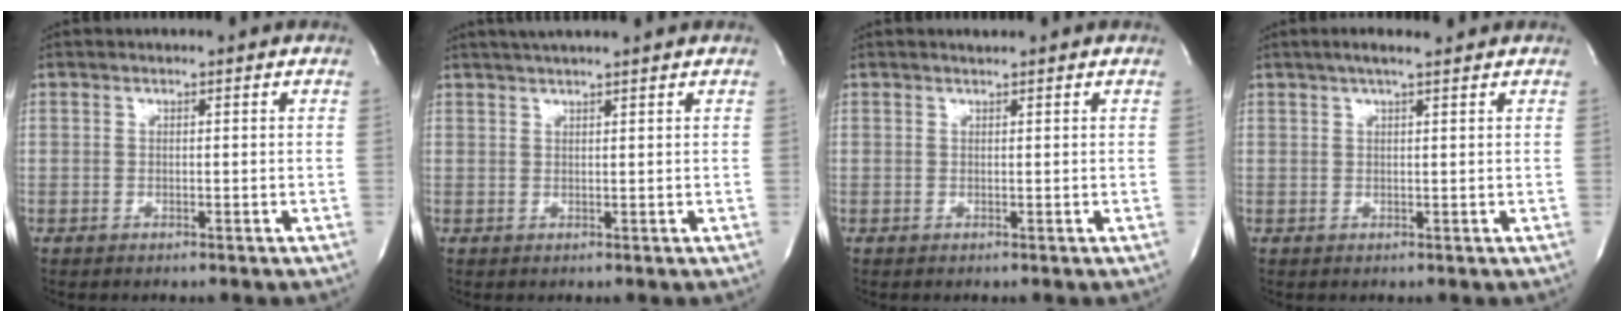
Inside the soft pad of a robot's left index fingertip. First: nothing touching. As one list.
[{"total": 5.4, "force": [4.6, -0.4, 2.8], "torque": [-0.044, 0.025, 0.070]}, {"total": 0.6, "force": [0.6, -0.1, 0.1], "torque": [-0.009, -0.001, 0.012]}, {"total": 3.8, "force": [2.9, 0.2, 2.4], "torque": [-0.042, 0.016, 0.049]}]